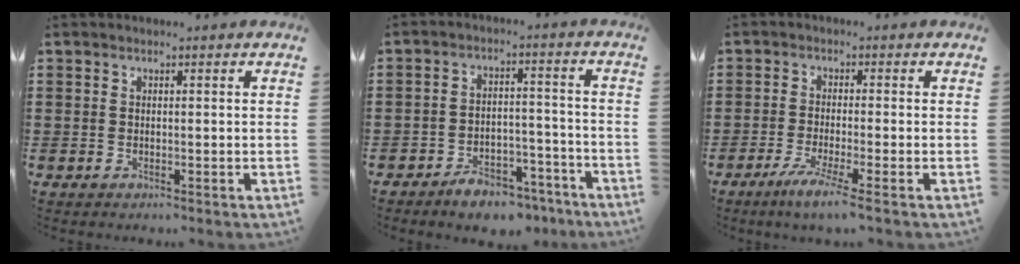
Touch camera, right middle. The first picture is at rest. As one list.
[{"total": 5.7, "force": [-5.3, 1.6, 1.6], "torque": [-0.023, 0.016, -0.102]}, {"total": 3.8, "force": [-2.5, -0.4, 2.9], "torque": [-0.061, -0.014, -0.046]}]